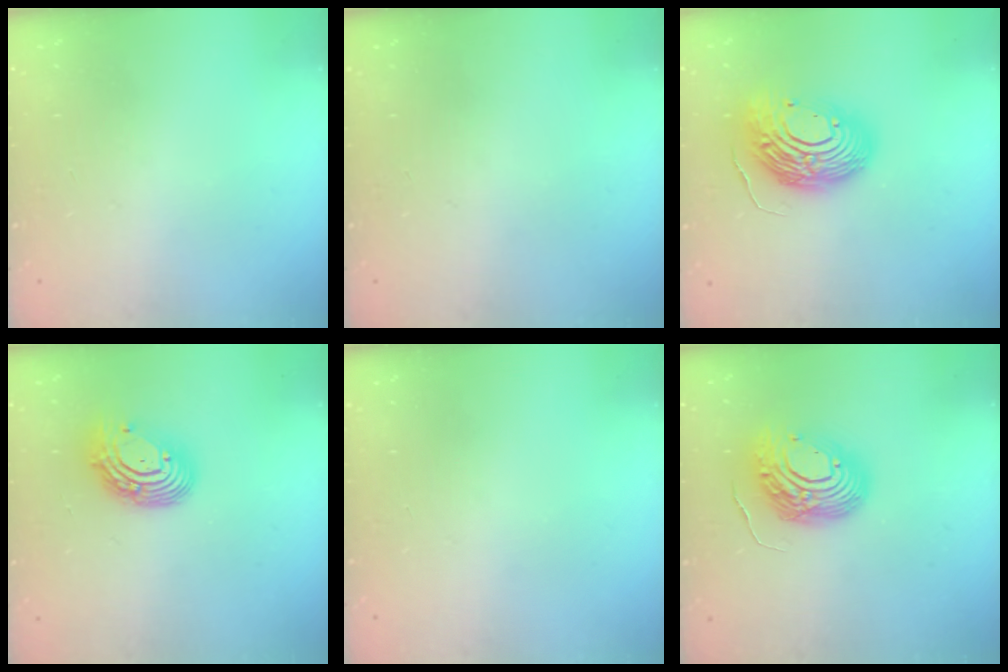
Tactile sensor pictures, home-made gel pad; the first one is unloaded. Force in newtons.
{"total": 0.0}
{"total": 16.0, "press": 15.8, "slide": 2.4}
{"total": 11.5, "press": 11.5, "slide": 1.1}
{"total": 0.0}
{"total": 12.2, "press": 12.0, "slide": 2.4}